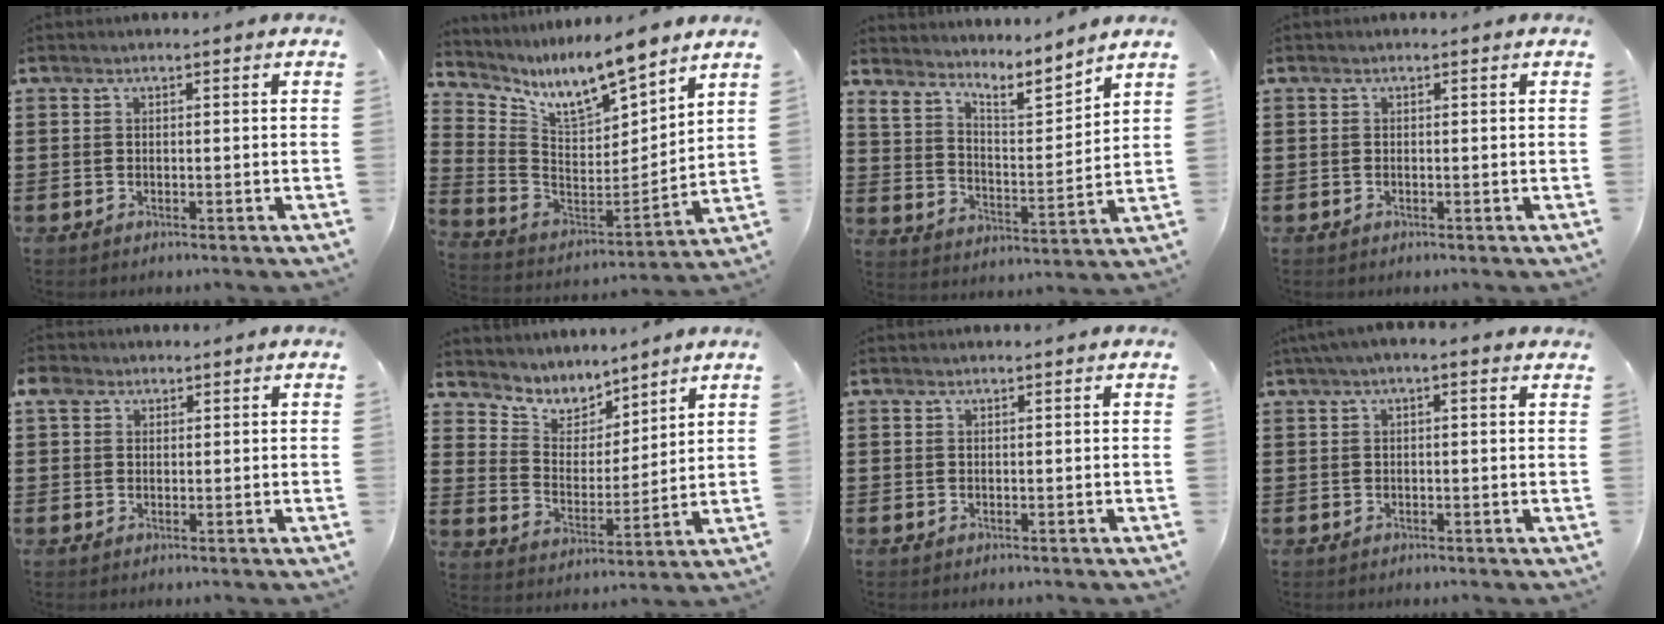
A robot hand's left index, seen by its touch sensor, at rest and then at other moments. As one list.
[{"total": 9.8, "force": [8.4, 2.1, 4.5], "torque": [-0.114, -0.055, 0.146]}, {"total": 5.3, "force": [5.1, 0.7, 1.5], "torque": [-0.055, -0.042, 0.083]}, {"total": 0.0}, {"total": 3.1, "force": [1.7, 2.4, 1.1], "torque": [-0.032, 0.013, 0.030]}, {"total": 5.7, "force": [5.2, 2.5, 0.0], "torque": [-0.040, -0.040, 0.091]}, {"total": 0.0}, {"total": 1.8, "force": [0.7, 0.3, 1.6], "torque": [-0.031, 0.003, 0.011]}]